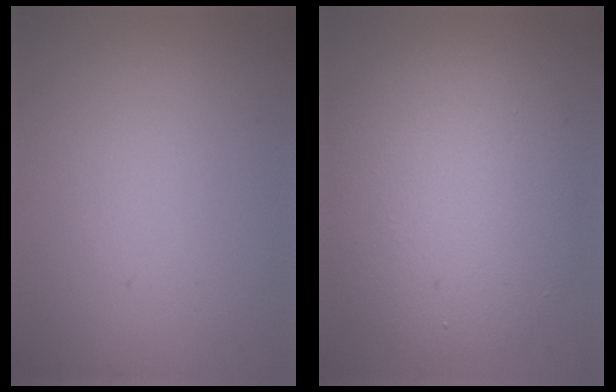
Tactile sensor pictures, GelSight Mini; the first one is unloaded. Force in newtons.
{"total": 7.5, "press": 7.5, "slide": 0.4}